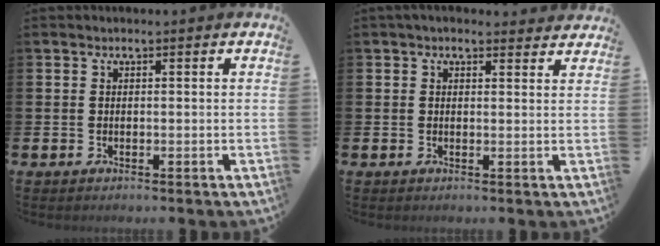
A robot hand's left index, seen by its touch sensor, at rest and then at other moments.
{"total": 2.0, "force": [1.9, 0.5, 0.4], "torque": [0.003, -0.010, 0.032]}